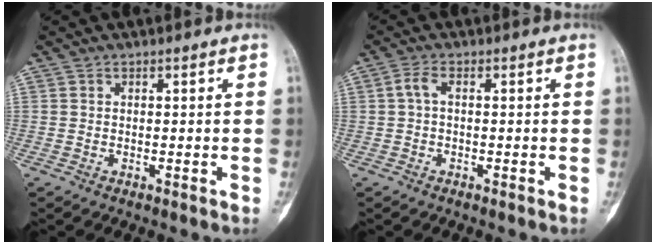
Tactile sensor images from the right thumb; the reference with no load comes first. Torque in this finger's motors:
{"motor_torque": [0.09, 0.10, 0.10, -0.10, -0.06]}